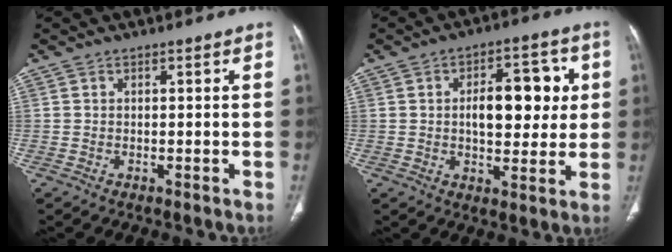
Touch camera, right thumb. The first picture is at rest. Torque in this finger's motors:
{"motor_torque": [1.41, 1.32, 1.01, 0.26, 0.05]}